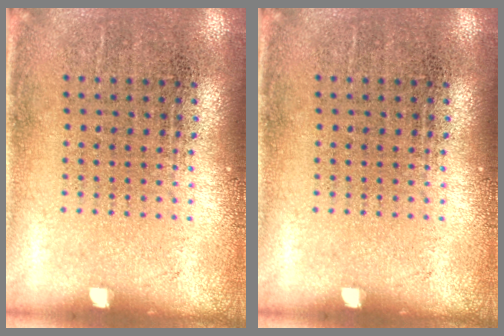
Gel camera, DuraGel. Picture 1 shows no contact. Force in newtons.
{"total": 0.0}